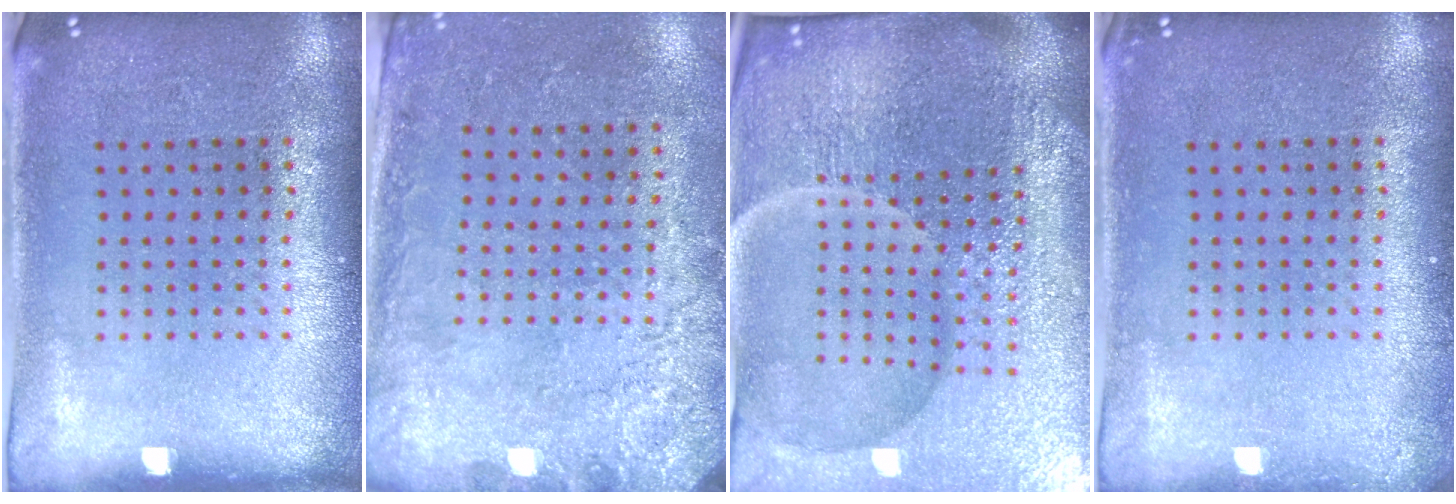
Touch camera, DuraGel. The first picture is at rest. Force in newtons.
{"total": 2.7, "press": 2.2, "slide": 1.5}
{"total": 7.2, "press": 6.4, "slide": 3.4}
{"total": 0.6, "press": 0.6, "slide": 0.1}